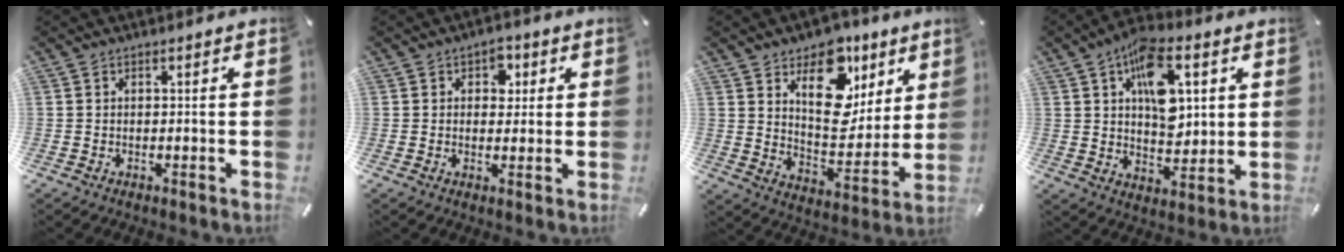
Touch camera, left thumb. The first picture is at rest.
{"total": 4.1, "force": [1.2, 3.3, 2.2], "torque": [-0.010, -0.007, 0.011]}
{"total": 17.3, "force": [8.9, 11.3, 9.7], "torque": [-0.117, -0.058, 0.156]}
{"total": 14.3, "force": [4.8, 8.8, 10.2], "torque": [-0.145, -0.008, 0.086]}